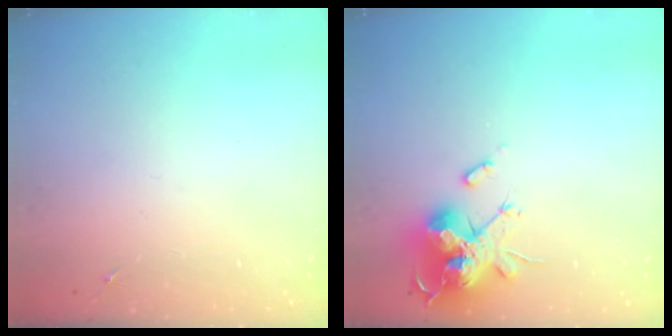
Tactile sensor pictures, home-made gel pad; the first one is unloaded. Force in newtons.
{"total": 18.5, "press": 18.5, "slide": 0.1}